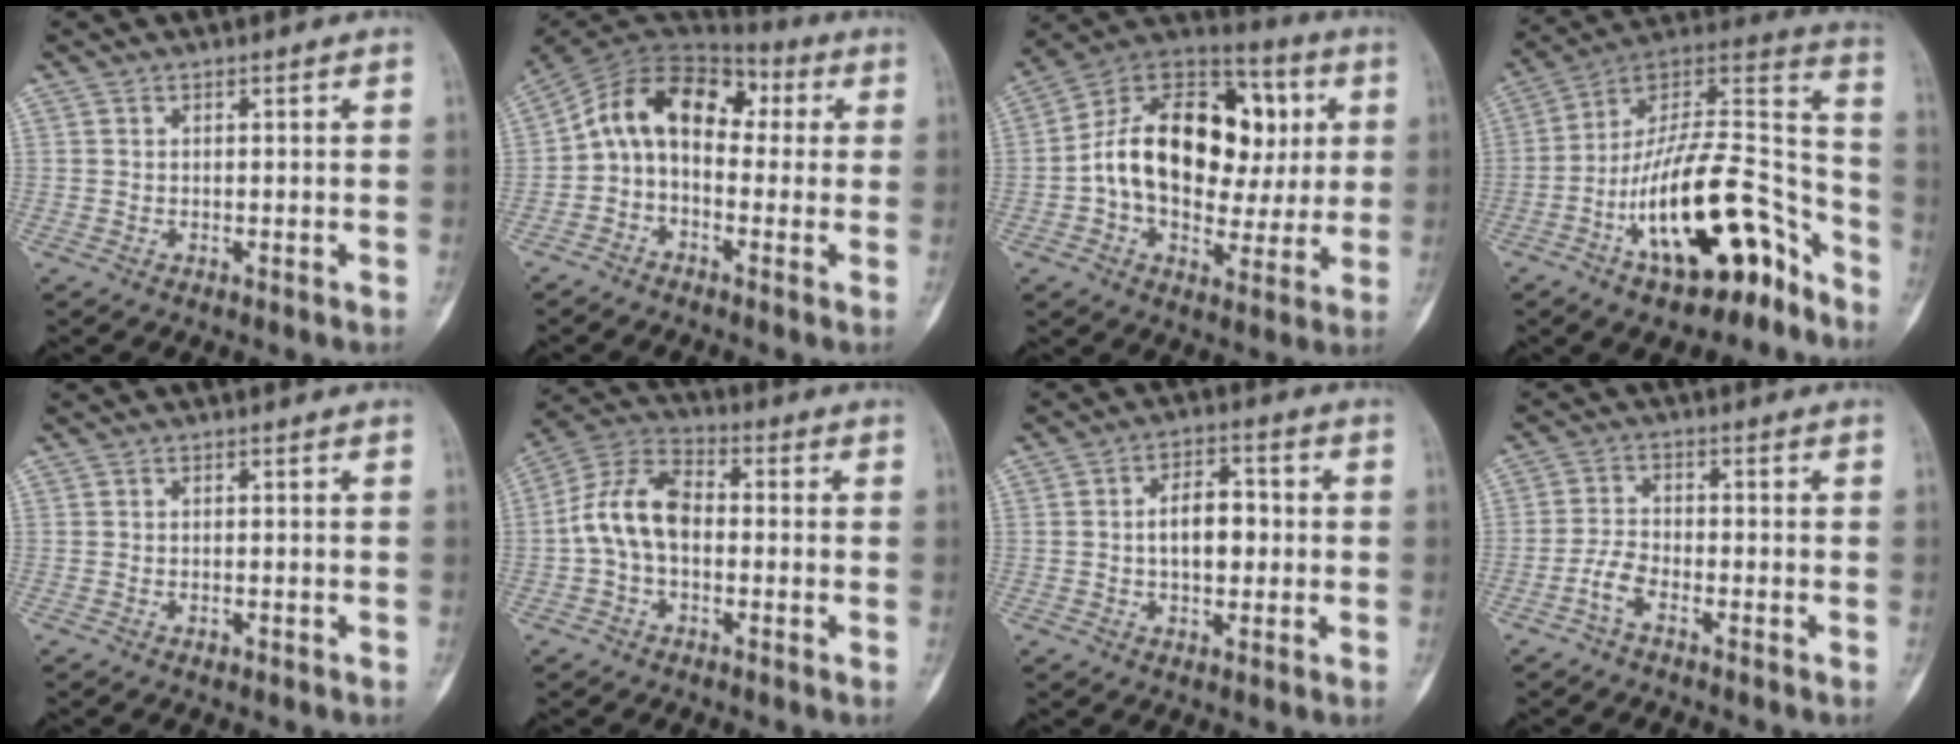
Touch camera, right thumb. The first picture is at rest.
{"total": 13.8, "force": [0.8, 9.4, 10.0], "torque": [-0.140, 0.055, -0.003]}
{"total": 24.4, "force": [2.4, 16.1, 18.1], "torque": [-0.269, 0.029, 0.038]}
{"total": 24.2, "force": [-12.7, 10.2, 17.9], "torque": [-0.246, 0.116, -0.209]}
{"total": 0.6, "force": [-0.4, 0.4, 0.3], "torque": [-0.003, 0.003, -0.004]}
{"total": 11.1, "force": [-0.9, 7.1, 8.5], "torque": [-0.157, 0.035, -0.029]}
{"total": 7.9, "force": [0.0, 4.7, 6.3], "torque": [-0.082, 0.019, -0.005]}
{"total": 3.9, "force": [-2.4, 1.7, 2.5], "torque": [-0.053, 0.021, -0.051]}